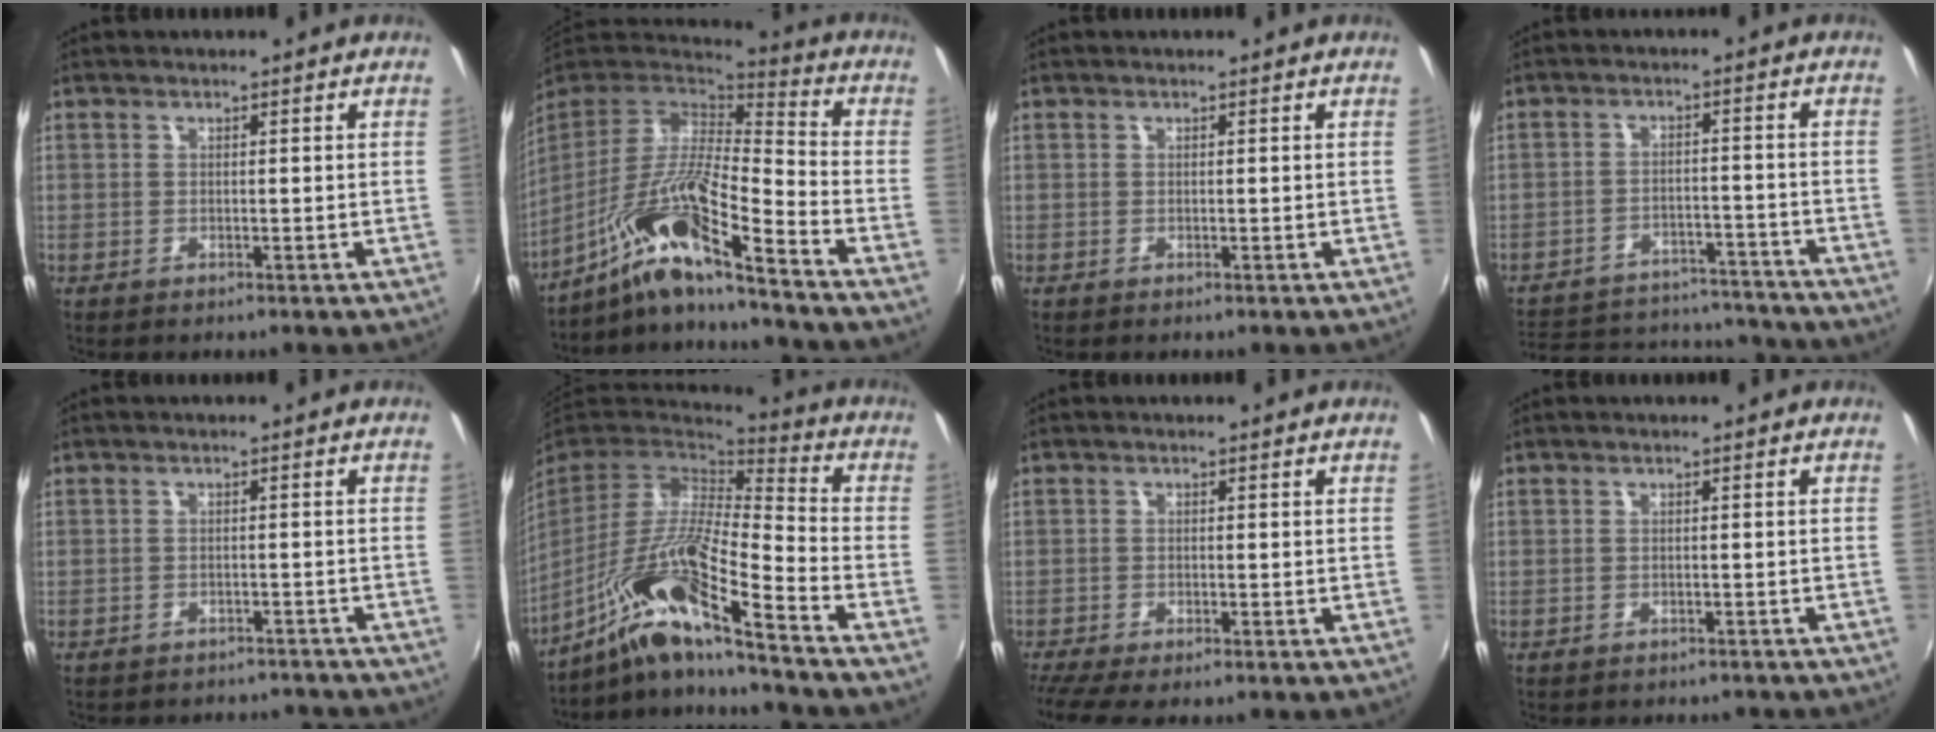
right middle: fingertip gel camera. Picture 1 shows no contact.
{"total": 15.2, "force": [-10.5, 0.0, 11.0], "torque": [-0.186, -0.023, -0.207]}
{"total": 0.0}
{"total": 20.0, "force": [-17.3, 7.5, 6.6], "torque": [-0.147, 0.030, -0.215]}
{"total": 10.0, "force": [-9.0, 3.5, 2.6], "torque": [-0.062, 0.002, -0.109]}
{"total": 17.3, "force": [-11.4, 0.5, 13.0], "torque": [-0.224, -0.032, -0.227]}
{"total": 4.6, "force": [-3.9, 0.3, 2.3], "torque": [-0.058, -0.027, -0.071]}
{"total": 4.2, "force": [-3.8, 1.2, 1.3], "torque": [-0.029, -0.011, -0.050]}